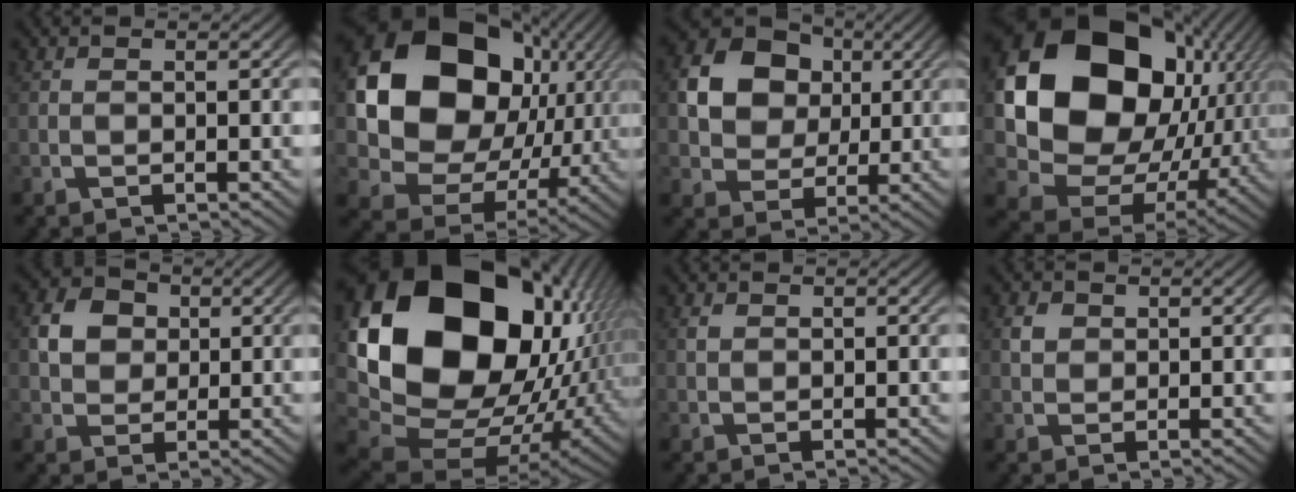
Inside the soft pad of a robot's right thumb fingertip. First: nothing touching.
{"total": 22.0, "force": [1.8, 16.1, 14.8], "torque": [-0.304, -0.043, 0.046]}
{"total": 11.4, "force": [2.5, 9.3, 6.0], "torque": [-0.137, -0.014, 0.047]}
{"total": 24.0, "force": [2.2, 16.8, 17.0], "torque": [-0.341, -0.046, 0.056]}
{"total": 5.4, "force": [1.4, 4.3, 2.9], "torque": [-0.060, -0.008, 0.030]}
{"total": 26.1, "force": [1.7, 17.4, 19.4], "torque": [-0.410, -0.064, 0.056]}
{"total": 0.6, "force": [0.4, 0.3, 0.2], "torque": [-0.005, 0.000, 0.013]}
{"total": 1.8, "force": [0.9, 1.3, 0.8], "torque": [-0.014, -0.002, 0.022]}